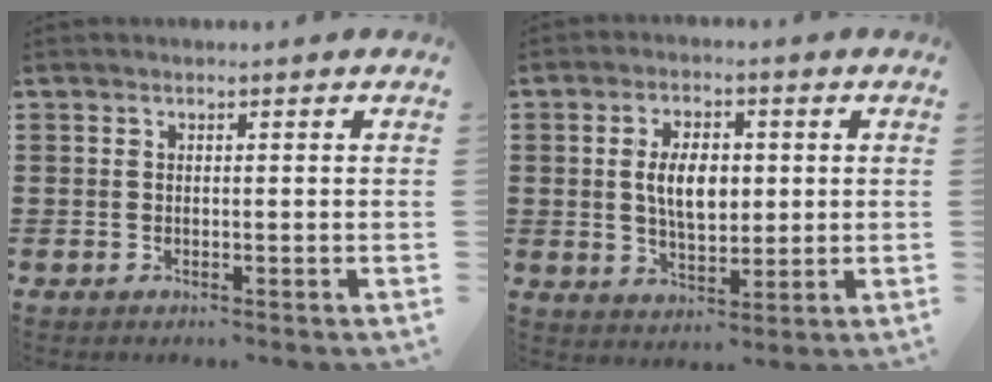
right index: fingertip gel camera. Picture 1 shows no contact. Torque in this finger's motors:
{"motor_torque": [1.25, 0.20, 0.47, 0.17]}